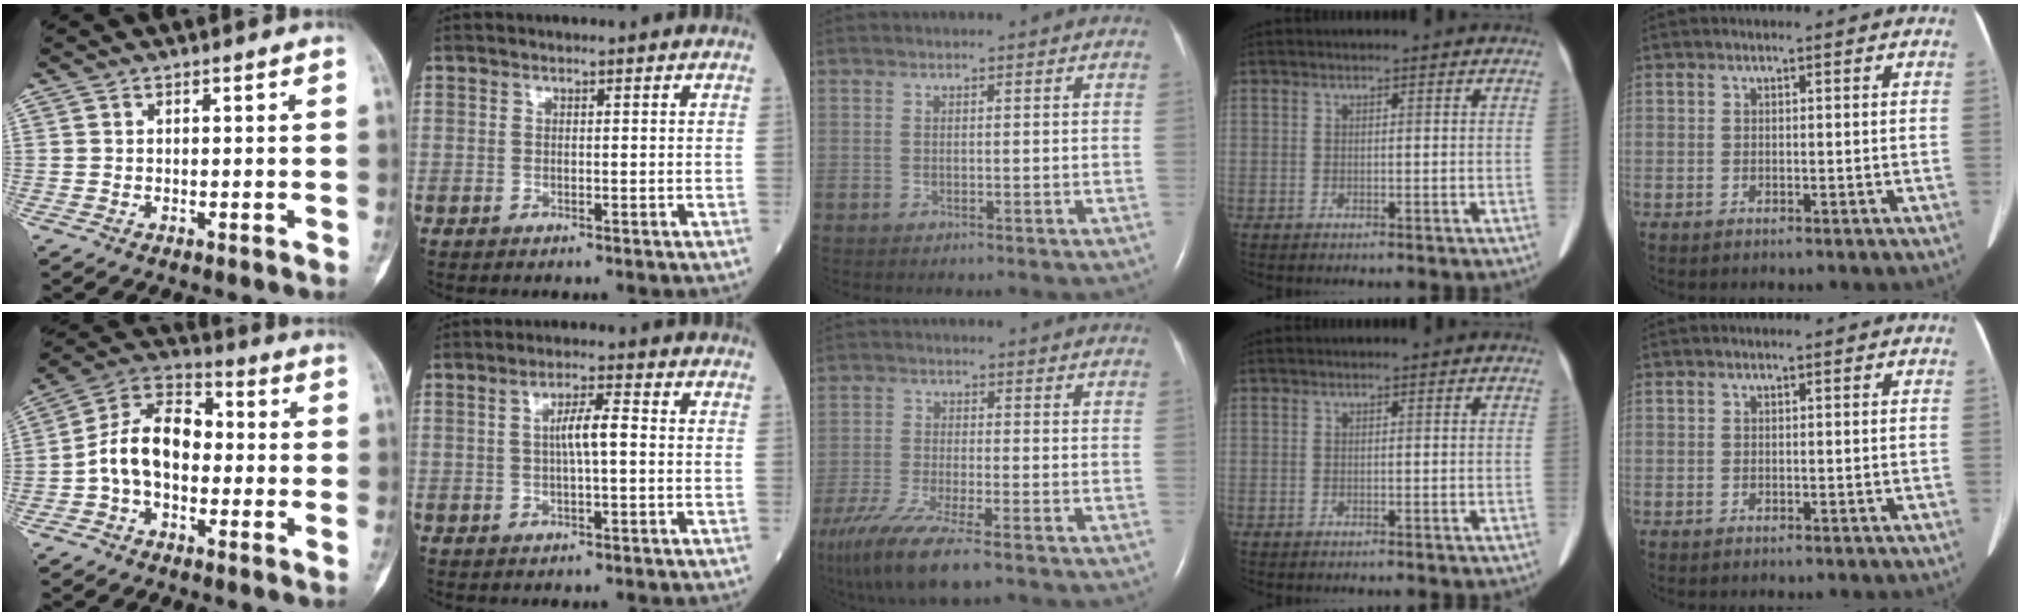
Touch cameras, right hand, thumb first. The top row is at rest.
{"thumb": {"total": 12.3, "force": [-1.4, 7.9, 9.3], "torque": [-0.151, 0.039, -0.039]}, "index": {"total": 4.5, "force": [0.2, 0.6, 4.4], "torque": [-0.081, 0.009, 0.004]}, "middle": {"total": 11.9, "force": [-8.7, 1.4, 8.1], "torque": [-0.162, -0.030, -0.151]}}